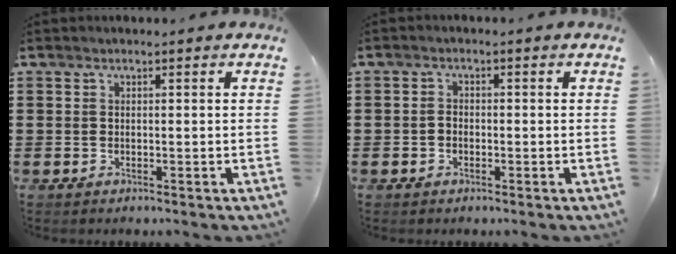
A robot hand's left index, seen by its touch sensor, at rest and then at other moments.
{"total": 1.4, "force": [-0.5, 1.1, 0.8], "torque": [-0.019, 0.003, -0.011]}